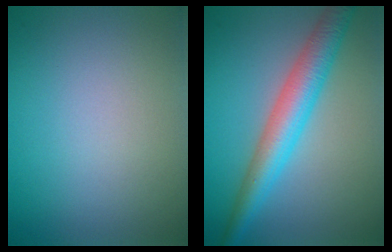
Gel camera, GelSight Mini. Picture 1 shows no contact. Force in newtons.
{"total": 5.3, "press": 5.3, "slide": 0.1}